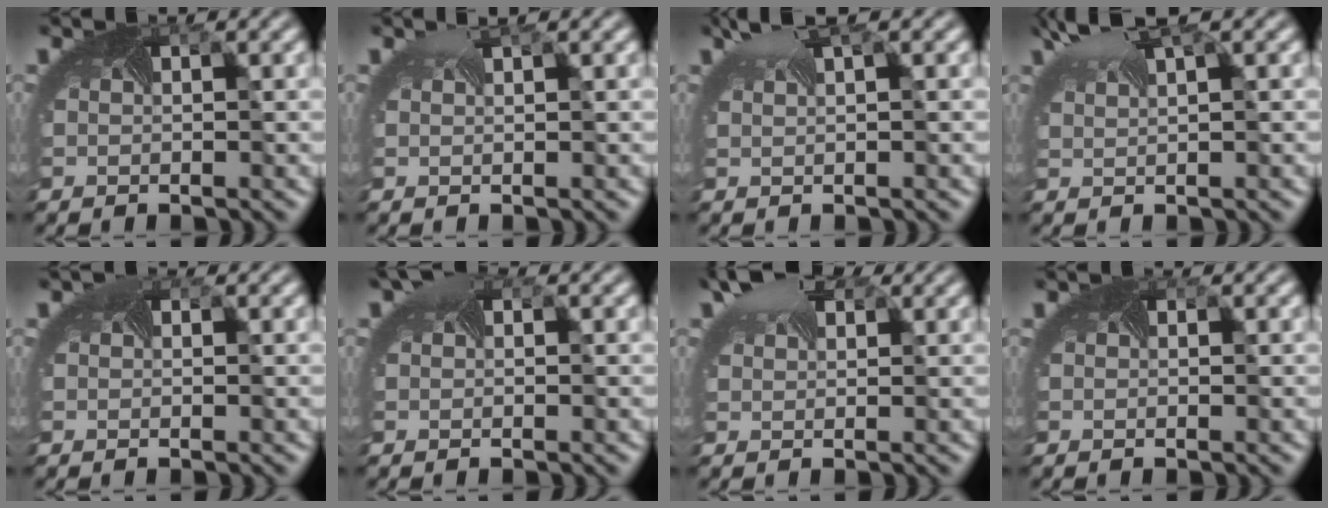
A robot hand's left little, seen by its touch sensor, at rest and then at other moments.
{"total": 0.6, "force": [0.4, -0.4, 0.1], "torque": [-0.006, -0.005, 0.012]}
{"total": 1.3, "force": [1.0, -0.4, 0.6], "torque": [-0.025, -0.005, 0.035]}
{"total": 2.3, "force": [2.0, -0.1, 1.2], "torque": [-0.045, 0.000, 0.050]}
{"total": 0.0}
{"total": 1.6, "force": [0.8, 0.7, 1.1], "torque": [-0.030, 0.007, 0.017]}
{"total": 3.0, "force": [2.3, 1.3, 1.4], "torque": [-0.034, 0.008, 0.035]}
{"total": 0.6, "force": [-0.4, -0.3, -0.4], "torque": [0.003, -0.003, 0.000]}